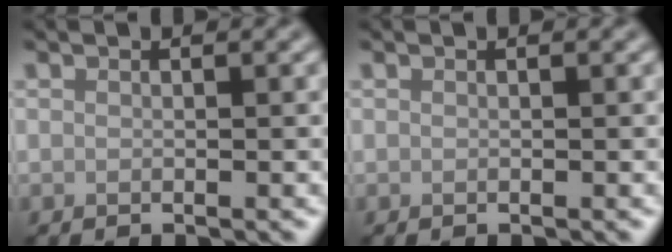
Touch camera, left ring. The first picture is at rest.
{"total": 0.0}